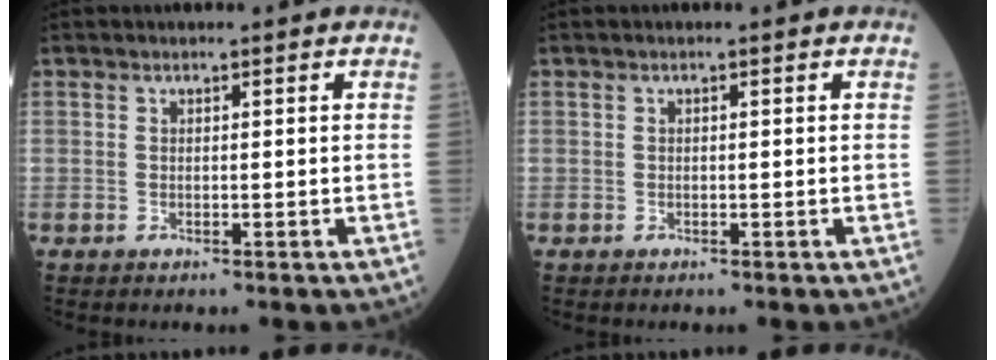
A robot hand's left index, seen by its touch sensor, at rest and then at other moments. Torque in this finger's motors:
{"motor_torque": [0.09, 0.08, 0.01, 0.00]}